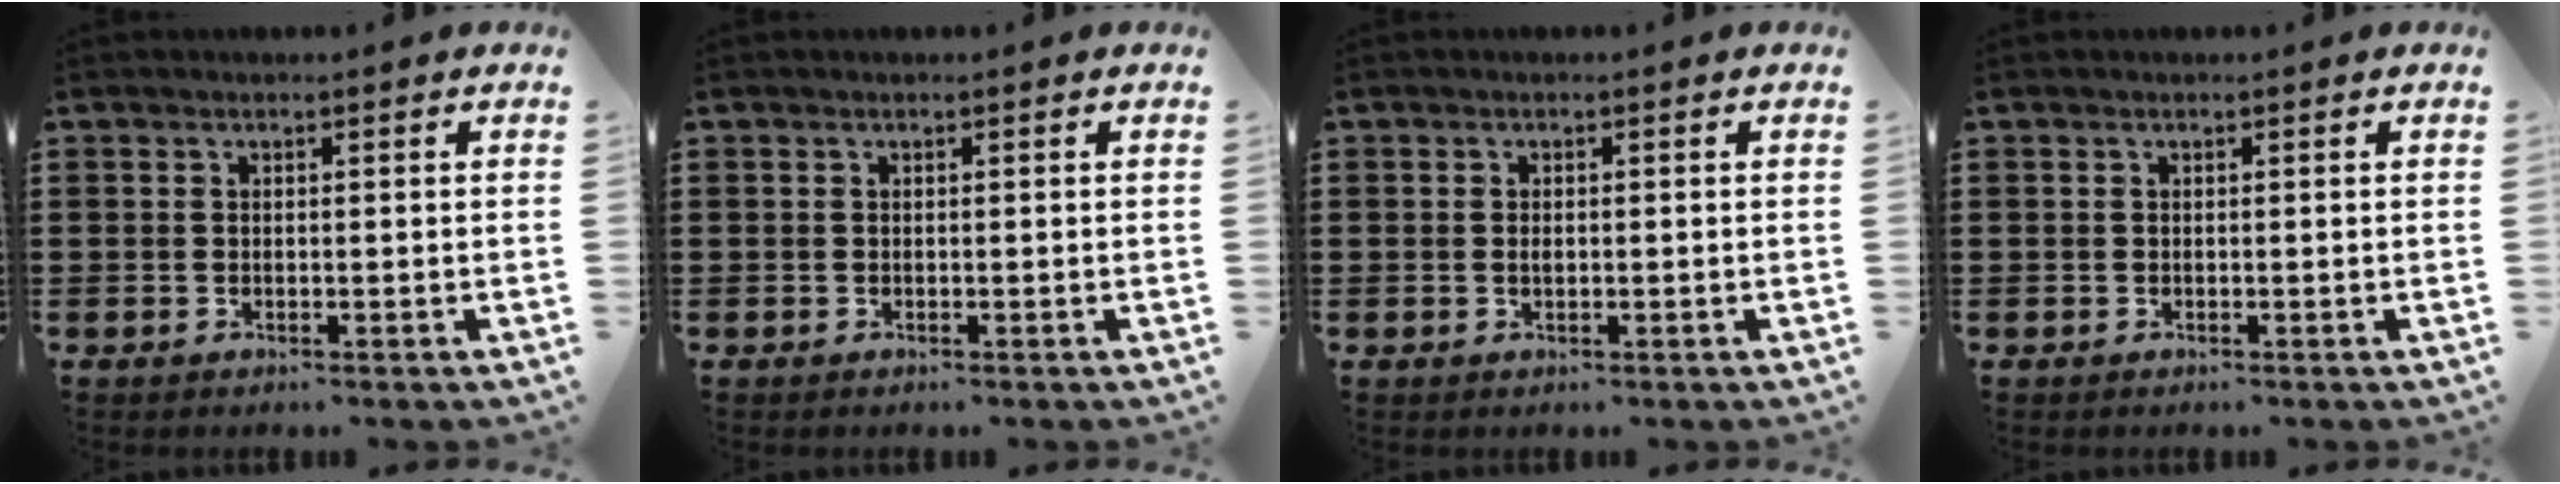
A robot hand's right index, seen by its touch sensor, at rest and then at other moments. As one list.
[{"total": 0.0}, {"total": 0.8, "force": [0.1, 0.5, 0.7], "torque": [-0.015, 0.003, 0.000]}, {"total": 0.0}]